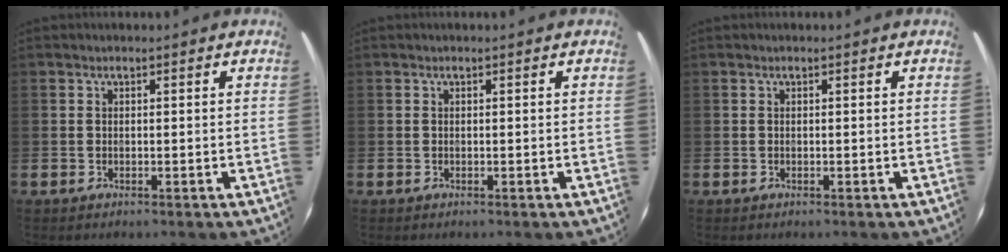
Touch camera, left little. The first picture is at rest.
{"total": 0.0}
{"total": 0.0}